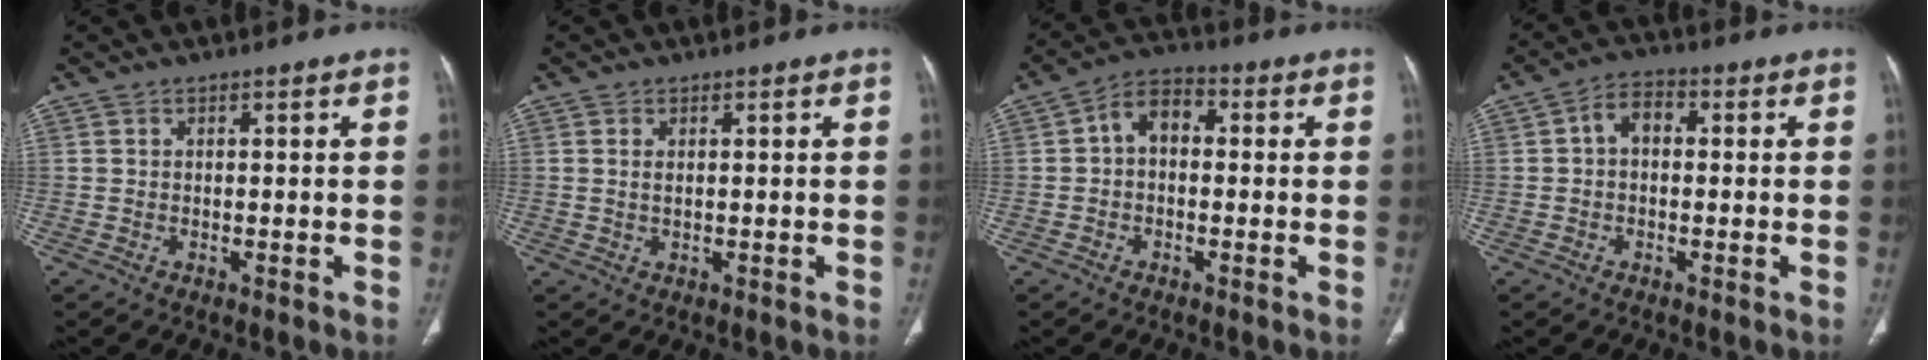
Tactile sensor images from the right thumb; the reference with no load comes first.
{"total": 1.2, "force": [0.3, 0.5, 1.0], "torque": [-0.026, 0.000, 0.009]}
{"total": 6.3, "force": [0.2, 4.2, 4.6], "torque": [-0.063, 0.020, -0.010]}
{"total": 4.8, "force": [0.3, 3.2, 3.5], "torque": [-0.050, 0.015, -0.005]}